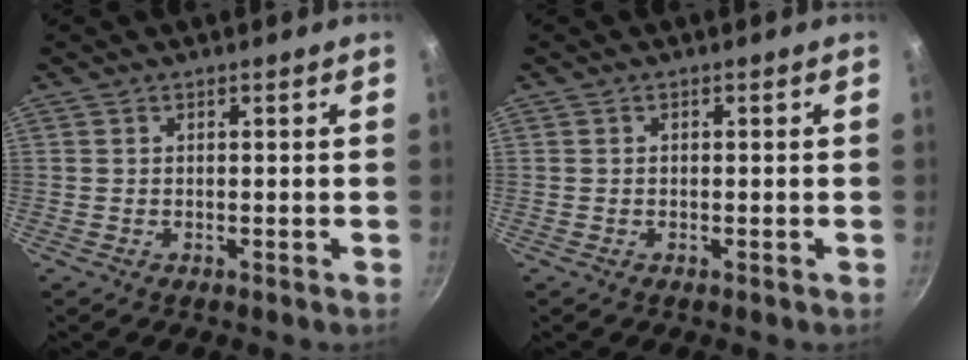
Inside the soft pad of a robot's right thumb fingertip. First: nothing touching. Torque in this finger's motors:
{"motor_torque": [-0.37, -0.09, -0.26, 0.34, -0.03]}